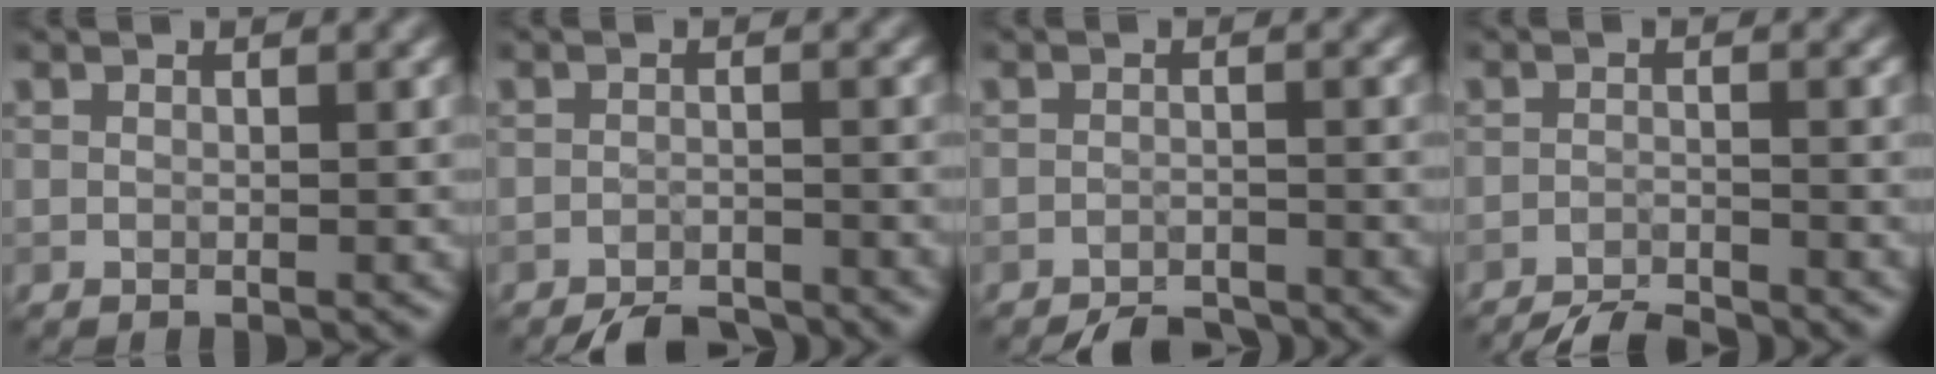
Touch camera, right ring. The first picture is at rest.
{"total": 3.7, "force": [-3.5, 0.7, 1.0], "torque": [-0.015, -0.003, -0.061]}
{"total": 3.4, "force": [-3.2, 0.6, 0.8], "torque": [-0.010, -0.002, -0.056]}
{"total": 4.8, "force": [-4.5, 0.5, 1.6], "torque": [-0.027, -0.008, -0.079]}